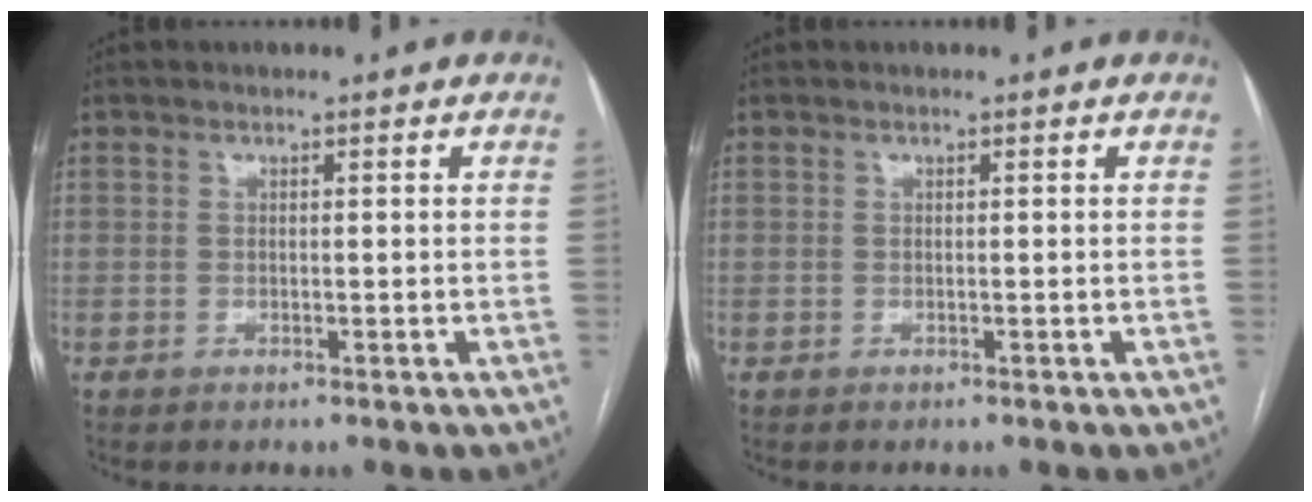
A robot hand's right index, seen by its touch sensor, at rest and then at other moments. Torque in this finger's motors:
{"motor_torque": [0.21, 0.11, 0.00, 0.01]}